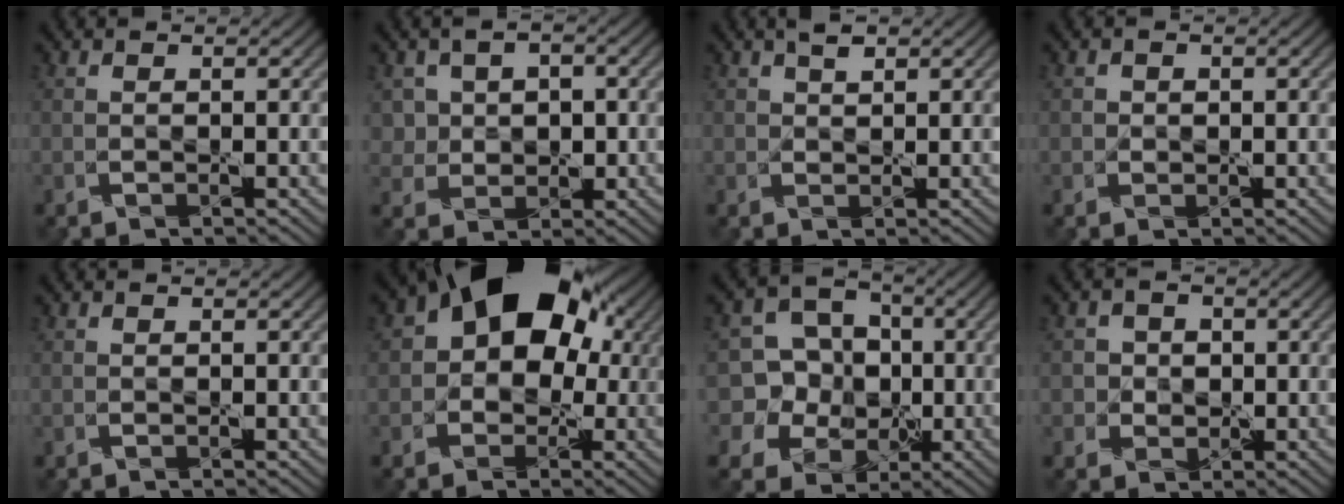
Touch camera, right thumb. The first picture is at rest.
{"total": 4.6, "force": [0.7, 4.0, 2.1], "torque": [-0.050, 0.004, 0.001]}
{"total": 1.8, "force": [1.2, 0.9, 1.0], "torque": [-0.019, 0.007, 0.020]}
{"total": 1.0, "force": [0.1, 1.0, -0.1], "torque": [0.008, 0.001, 0.000]}
{"total": 0.0}
{"total": 14.1, "force": [3.0, 10.8, 8.7], "torque": [-0.113, 0.028, 0.014]}
{"total": 10.3, "force": [-0.5, 9.6, 3.5], "torque": [-0.112, 0.021, -0.032]}
{"total": 3.1, "force": [0.2, 3.1, 0.5], "torque": [-0.009, 0.008, -0.009]}